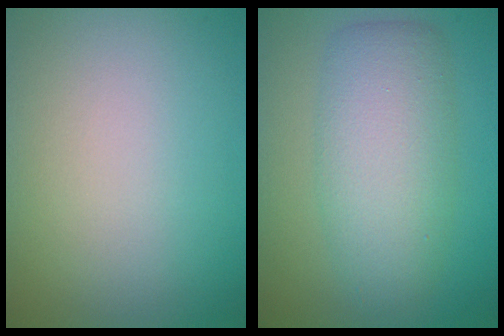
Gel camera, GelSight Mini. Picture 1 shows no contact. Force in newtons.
{"total": 5.8, "press": 5.8, "slide": 0.2}